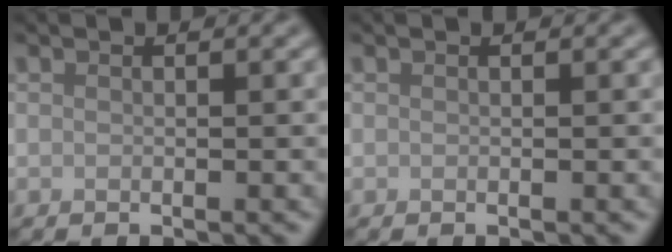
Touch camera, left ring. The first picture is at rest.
{"total": 0.0}